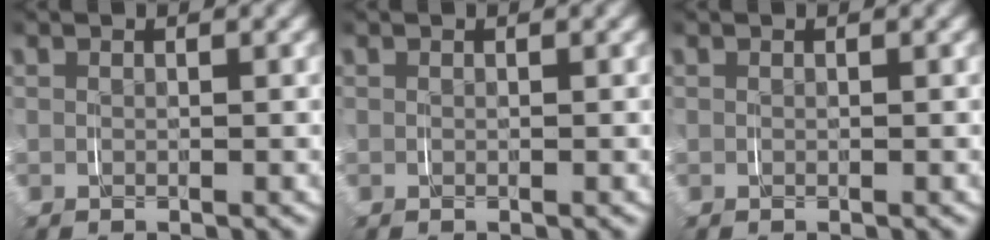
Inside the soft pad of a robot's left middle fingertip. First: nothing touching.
{"total": 0.0}
{"total": 0.0}